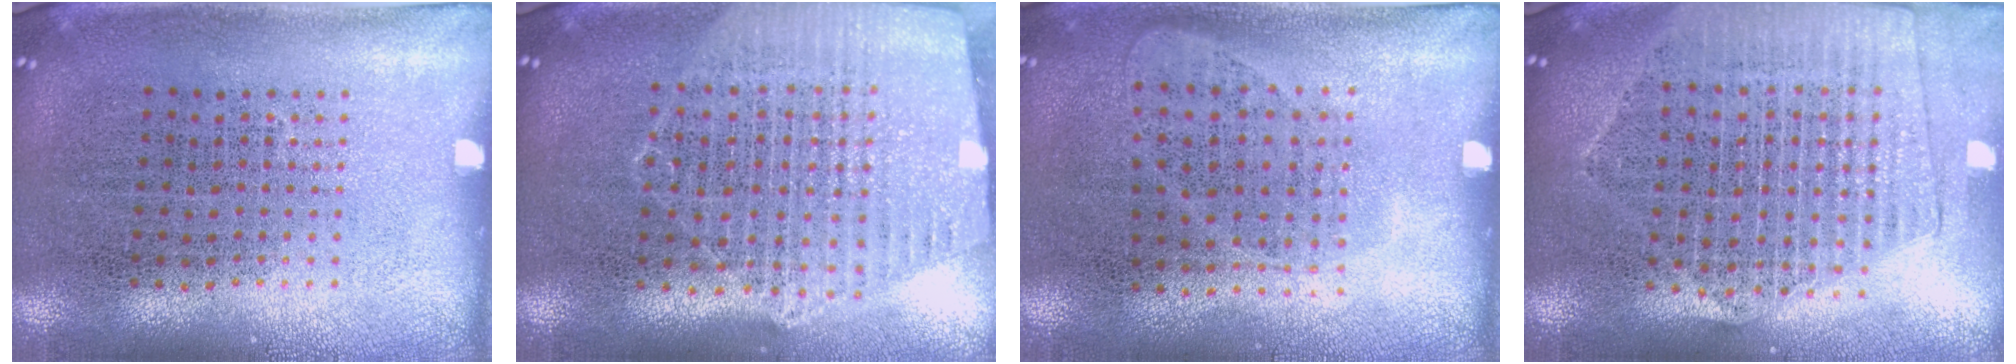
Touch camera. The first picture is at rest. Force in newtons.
{"total": 1.6, "press": 1.5, "slide": 0.4}
{"total": 1.0, "press": 0.8, "slide": 0.5}
{"total": 2.2, "press": 2.0, "slide": 1.0}